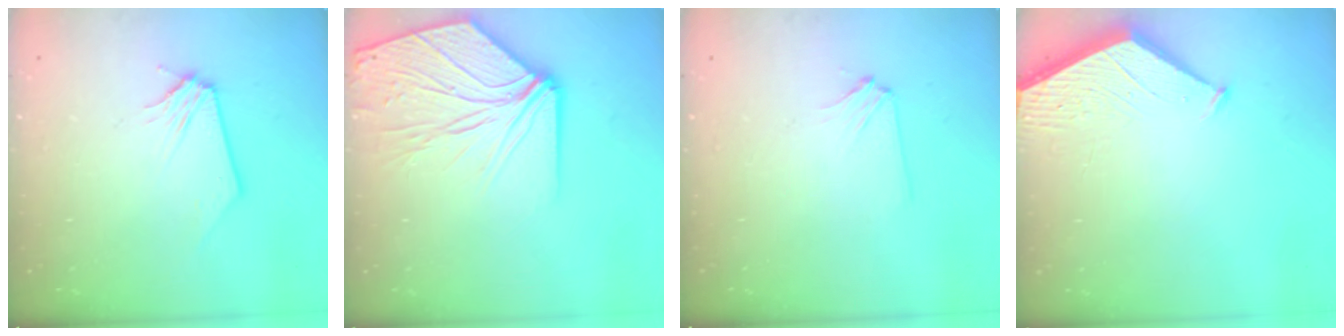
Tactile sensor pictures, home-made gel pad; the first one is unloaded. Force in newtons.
{"total": 12.3, "press": 12.2, "slide": 1.7}
{"total": 3.0, "press": 3.0, "slide": 0.4}
{"total": 2.1, "press": 2.1, "slide": 0.2}